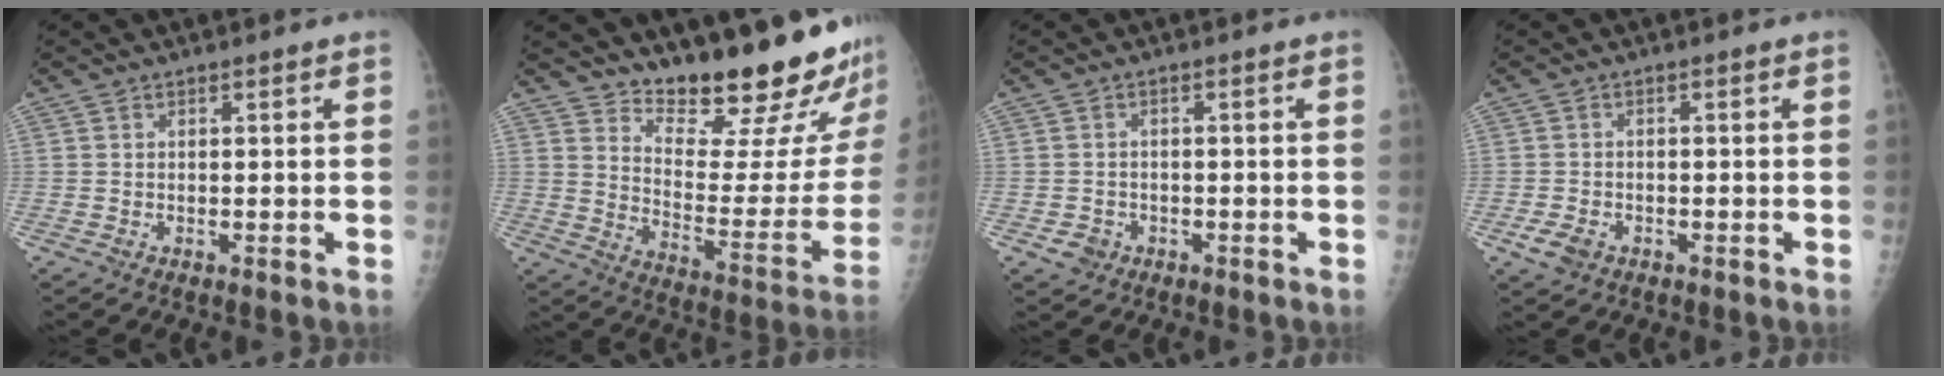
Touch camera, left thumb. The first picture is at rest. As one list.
[{"total": 22.0, "force": [19.1, 3.7, 10.2], "torque": [-0.115, -0.170, 0.264]}, {"total": 2.7, "force": [-1.3, 2.3, 0.5], "torque": [0.002, 0.009, -0.017]}, {"total": 3.4, "force": [-1.8, 2.3, 1.7], "torque": [-0.031, 0.003, -0.027]}]